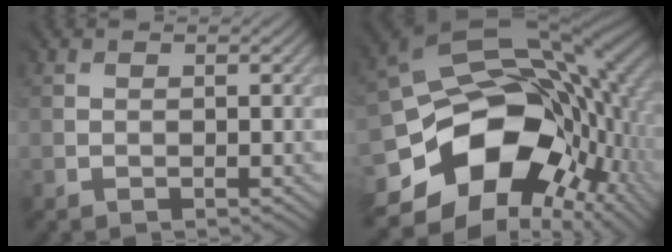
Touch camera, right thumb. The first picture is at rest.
{"total": 17.5, "force": [-4.0, 12.6, 11.5], "torque": [-0.217, -0.039, -0.053]}